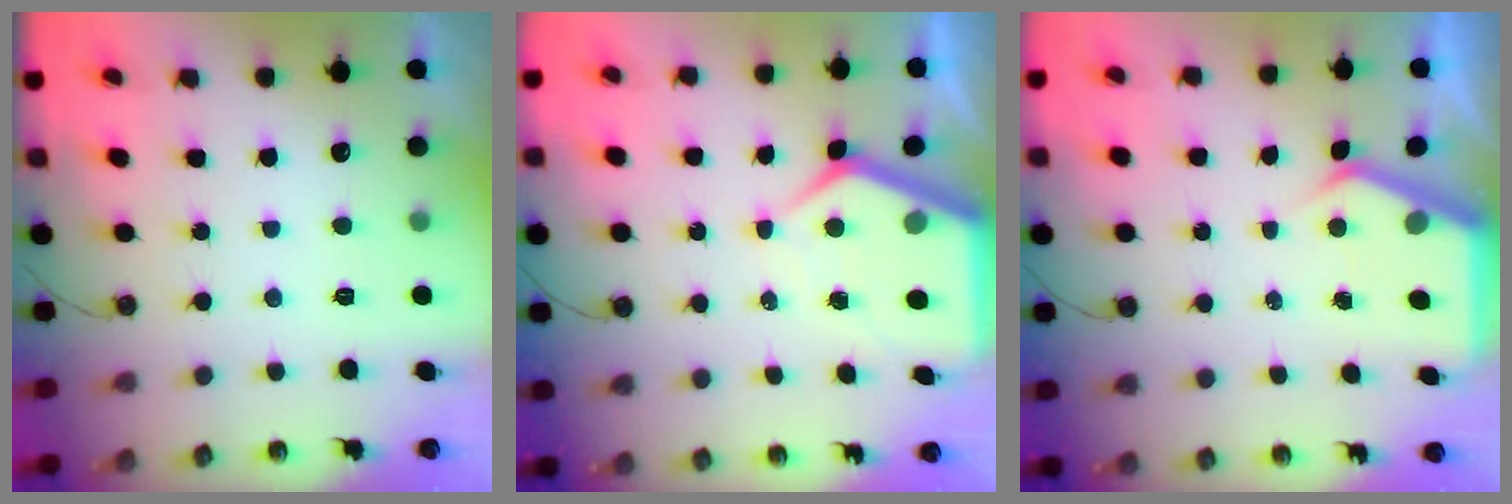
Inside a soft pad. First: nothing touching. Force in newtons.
{"total": 8.5, "press": 8.5, "slide": 0.7}
{"total": 4.9, "press": 4.9, "slide": 0.5}